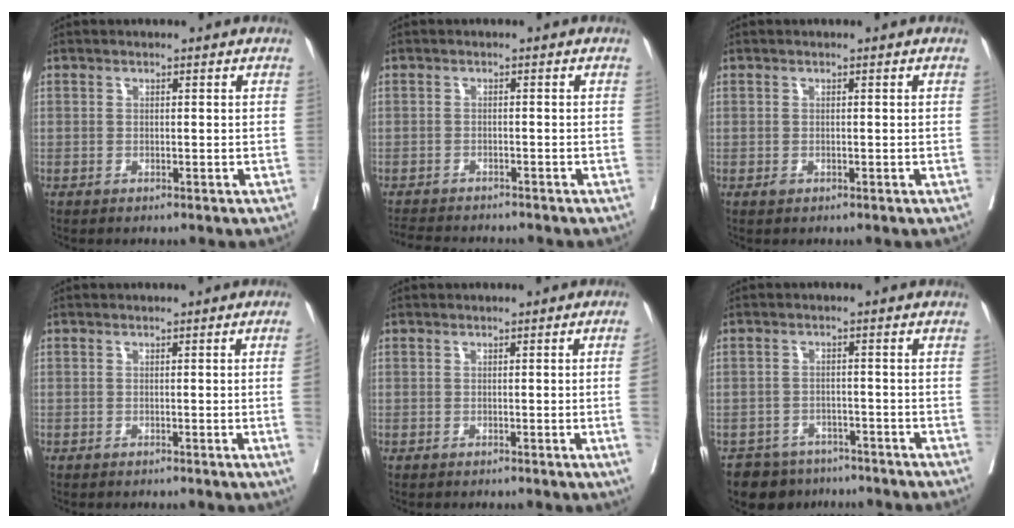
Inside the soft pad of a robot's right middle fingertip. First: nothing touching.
{"total": 7.0, "force": [-6.6, 0.7, 2.1], "torque": [-0.027, -0.009, -0.102]}
{"total": 0.5, "force": [-0.3, 0.4, 0.3], "torque": [-0.003, 0.001, -0.003]}
{"total": 1.8, "force": [-0.3, -0.4, 1.7], "torque": [-0.020, -0.002, -0.004]}
{"total": 2.4, "force": [-0.3, -0.8, 2.3], "torque": [-0.025, -0.003, -0.001]}
{"total": 6.5, "force": [-5.4, 3.5, 0.2], "torque": [0.007, 0.007, -0.081]}